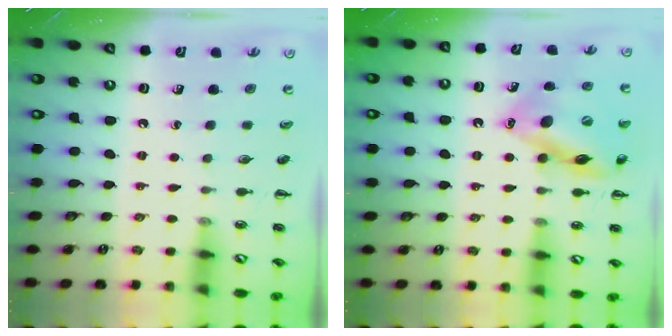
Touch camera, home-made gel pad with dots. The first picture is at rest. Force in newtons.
{"total": 15.5, "press": 15.3, "slide": 2.7}